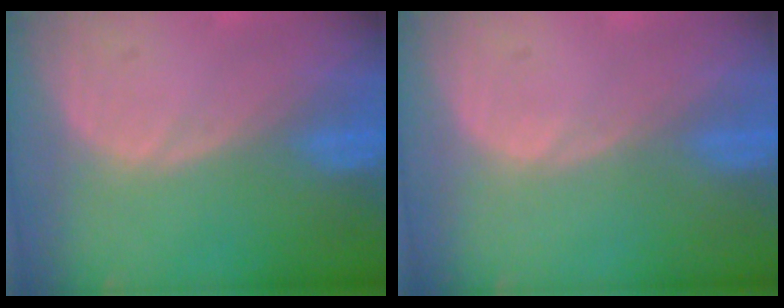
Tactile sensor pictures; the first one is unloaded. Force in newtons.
{"total": 0.6, "press": 0.1, "slide": 0.6}